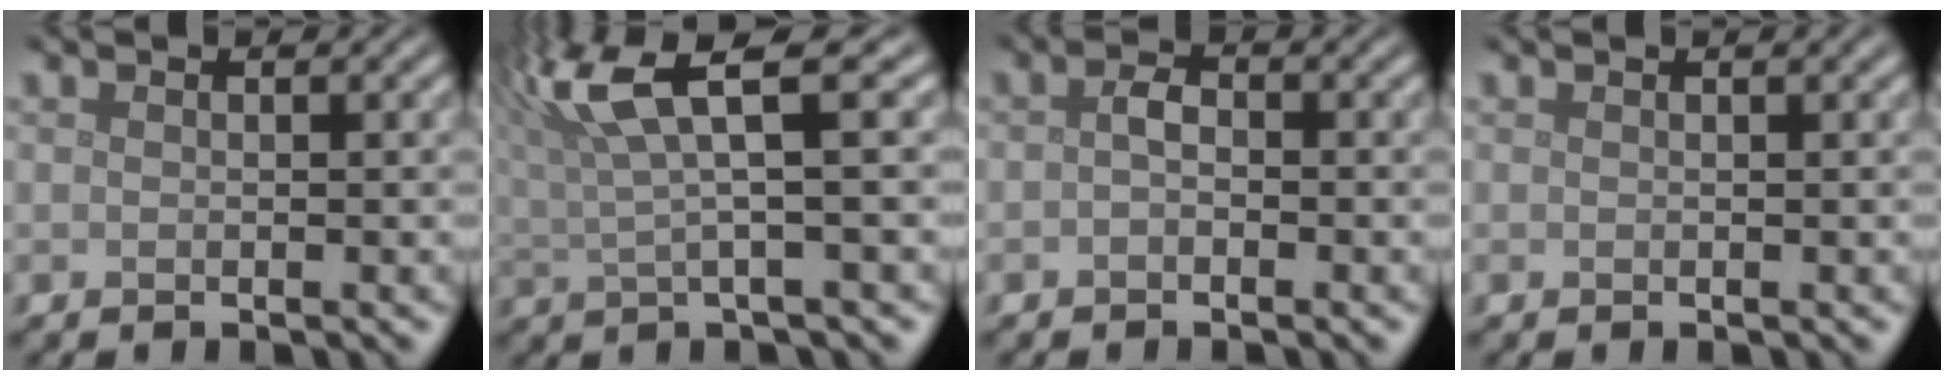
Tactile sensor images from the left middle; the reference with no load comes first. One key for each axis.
{"total": 6.7, "fx": 2.9, "fy": 1.1, "fz": 5.9, "tx": -0.116, "ty": 0.012, "tz": 0.055}
{"total": 1.3, "fx": -0.3, "fy": 0.8, "fz": 1.0, "tx": -0.021, "ty": 0.004, "tz": -0.009}
{"total": 0.8, "fx": 0.4, "fy": 0.2, "fz": 0.6, "tx": -0.004, "ty": 0.006, "tz": 0.006}